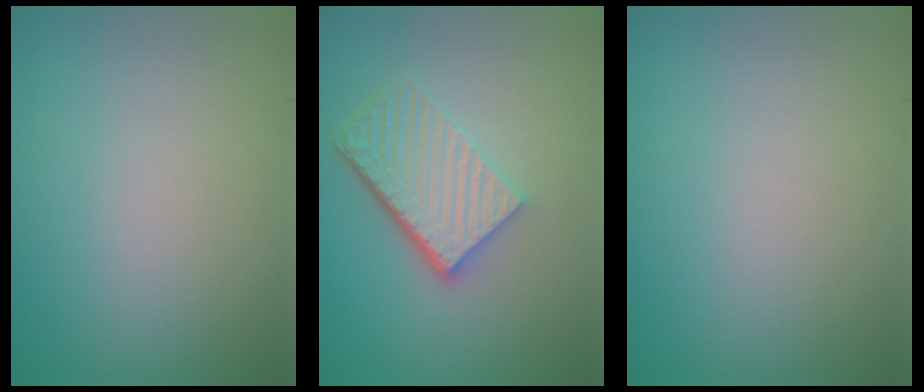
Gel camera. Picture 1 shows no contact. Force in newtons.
{"total": 6.0, "press": 4.1, "slide": 4.3}
{"total": 0.0}